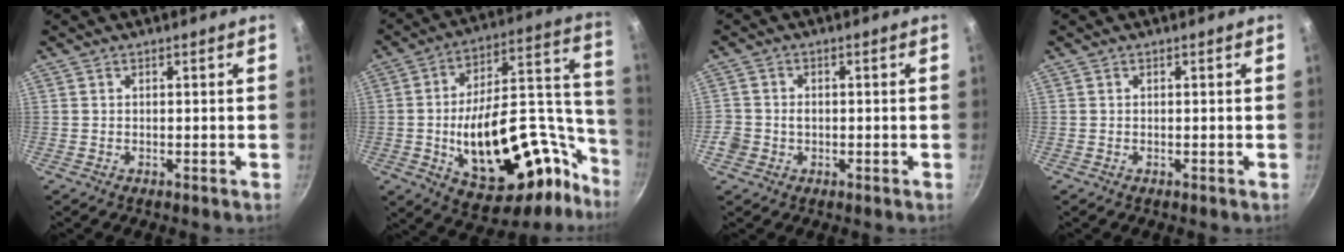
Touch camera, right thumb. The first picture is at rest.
{"total": 32.8, "force": [-12.2, 17.0, 25.3], "torque": [-0.302, 0.094, -0.162]}
{"total": 3.4, "force": [-0.9, 3.0, 1.4], "torque": [-0.015, 0.016, -0.016]}
{"total": 0.0}